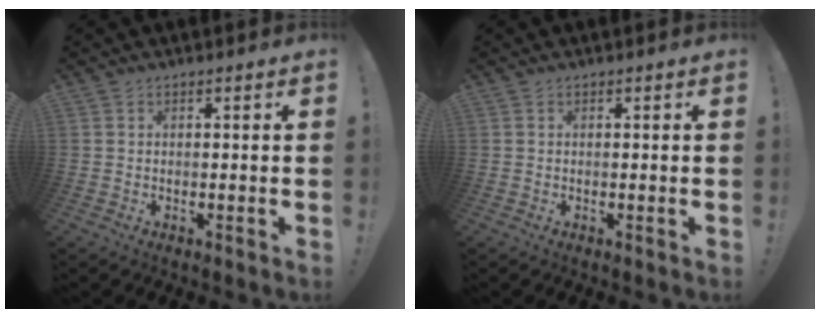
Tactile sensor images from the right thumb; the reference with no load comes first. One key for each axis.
{"total": 0.0}